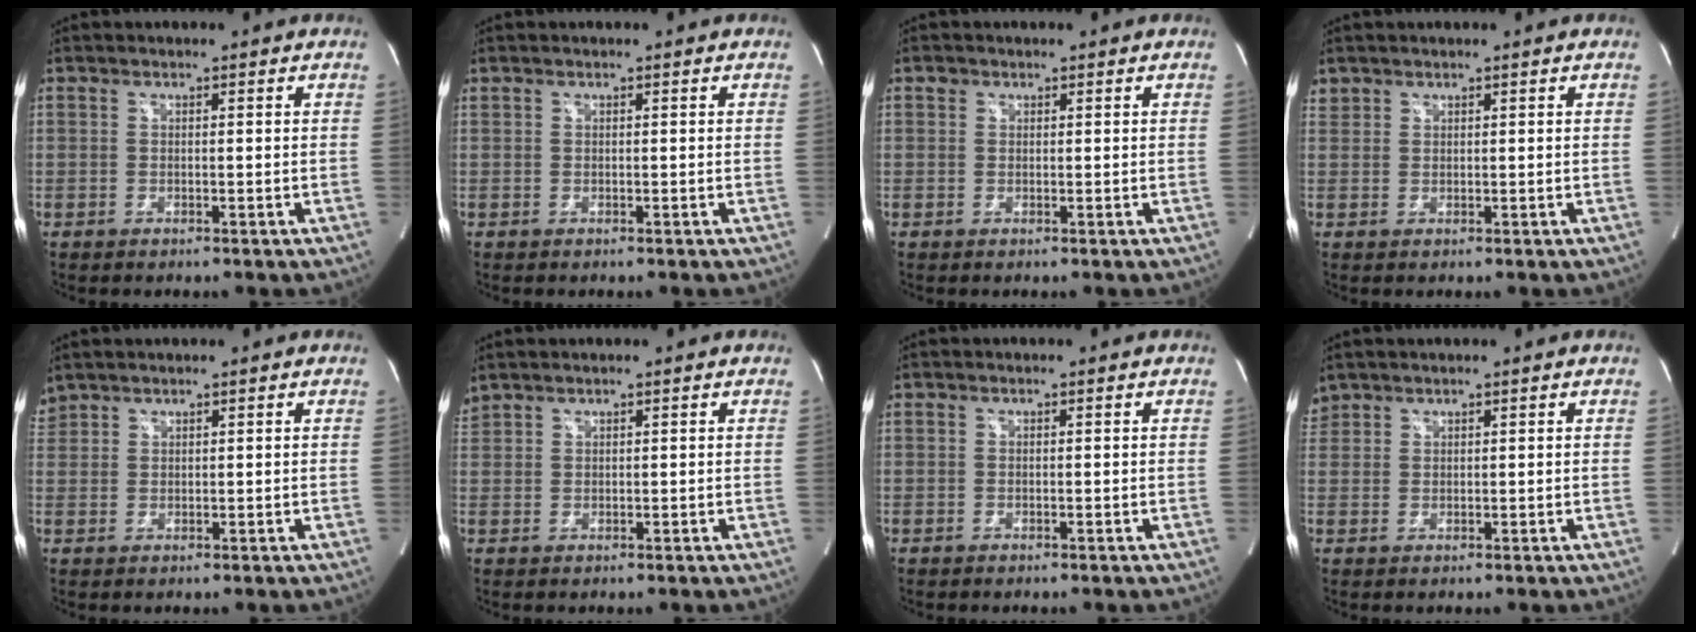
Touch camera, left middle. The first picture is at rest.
{"total": 0.0}
{"total": 0.8, "force": [0.4, 0.6, 0.1], "torque": [0.004, 0.003, 0.005]}
{"total": 1.3, "force": [1.1, 0.8, -0.1], "torque": [0.006, 0.010, 0.021]}
{"total": 2.4, "force": [2.3, 0.7, 0.1], "torque": [-0.009, 0.019, 0.049]}
{"total": 2.1, "force": [2.0, 0.4, 0.3], "torque": [-0.018, 0.022, 0.045]}
{"total": 0.0}
{"total": 2.3, "force": [2.1, 1.1, 0.0], "torque": [-0.003, 0.015, 0.044]}